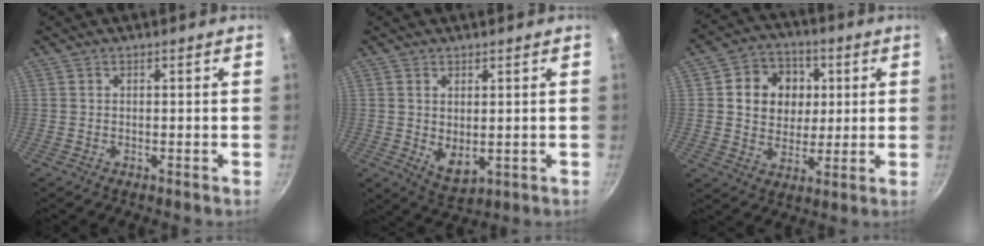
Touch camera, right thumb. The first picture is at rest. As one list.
[{"total": 3.7, "force": [0.3, 2.2, 3.0], "torque": [-0.050, -0.012, 0.013]}, {"total": 12.2, "force": [2.5, 10.4, 5.8], "torque": [-0.059, 0.001, 0.036]}]